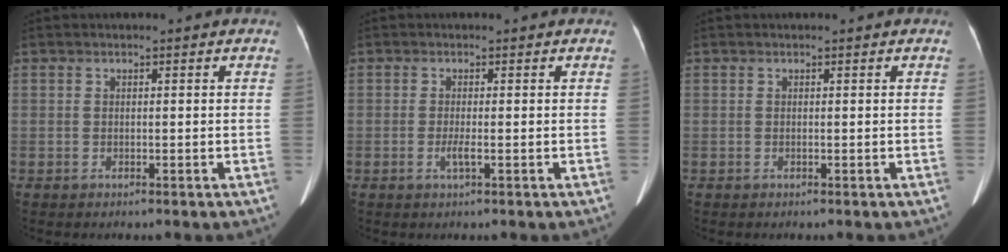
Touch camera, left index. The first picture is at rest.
{"total": 1.5, "force": [-0.6, 0.0, 1.4], "torque": [-0.031, -0.005, -0.010]}
{"total": 0.0}